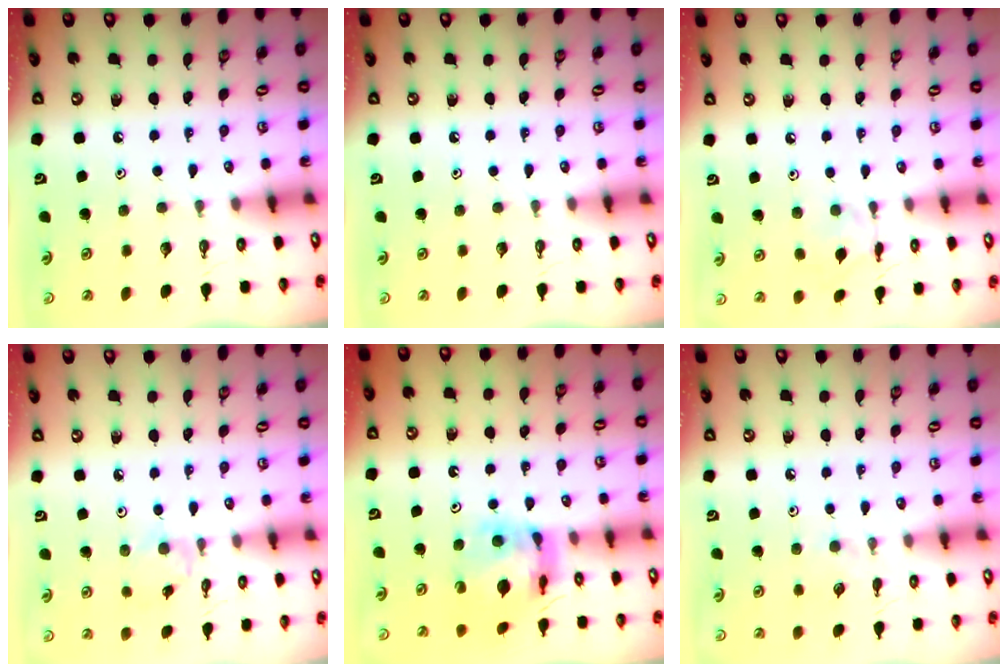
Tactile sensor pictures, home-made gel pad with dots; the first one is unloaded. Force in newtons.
{"total": 0.0}
{"total": 2.6, "press": 2.6, "slide": 0.3}
{"total": 2.1, "press": 2.1, "slide": 0.4}
{"total": 11.7, "press": 11.6, "slide": 1.3}
{"total": 2.6, "press": 2.6, "slide": 0.4}